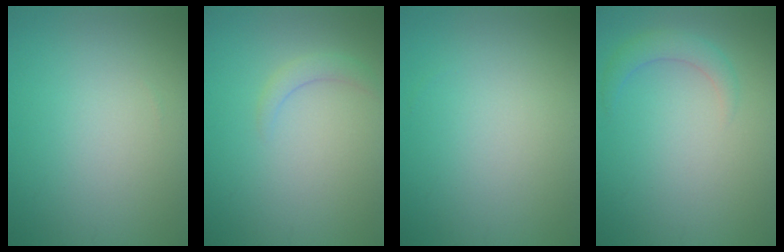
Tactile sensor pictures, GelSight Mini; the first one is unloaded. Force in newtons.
{"total": 1.4, "press": 1.3, "slide": 0.3}
{"total": 0.0}
{"total": 2.0, "press": 2.0, "slide": 0.2}